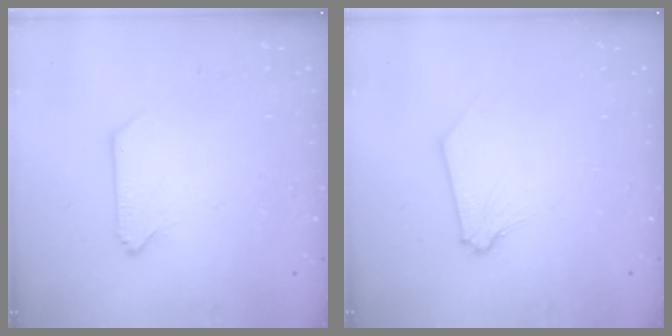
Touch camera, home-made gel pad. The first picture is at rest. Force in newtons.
{"total": 0.0}